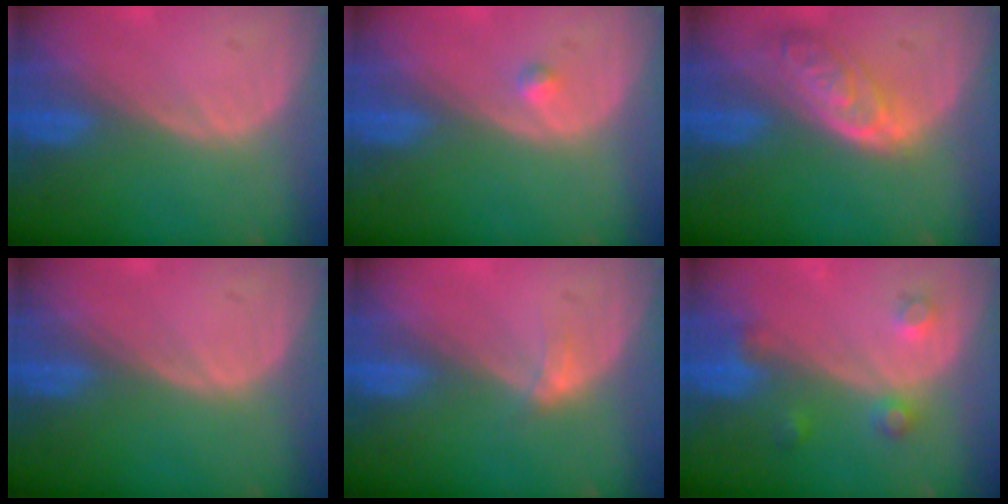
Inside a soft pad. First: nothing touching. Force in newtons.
{"total": 0.8, "press": 0.8, "slide": 0.1}
{"total": 6.3, "press": 5.7, "slide": 2.8}
{"total": 0.0}
{"total": 1.6, "press": 1.3, "slide": 1.0}
{"total": 3.6, "press": 3.4, "slide": 1.1}